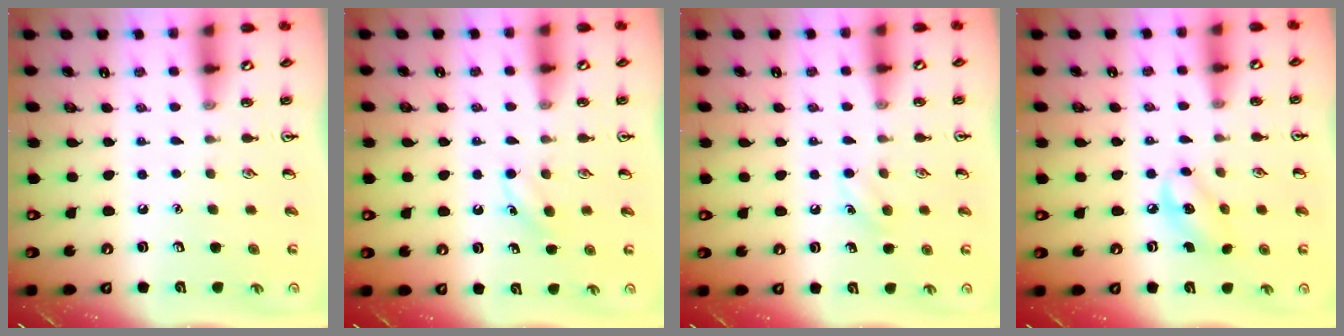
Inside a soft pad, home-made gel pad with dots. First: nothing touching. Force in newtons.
{"total": 3.4, "press": 3.2, "slide": 1.0}
{"total": 6.5, "press": 6.3, "slide": 1.7}
{"total": 6.0, "press": 5.9, "slide": 0.9}